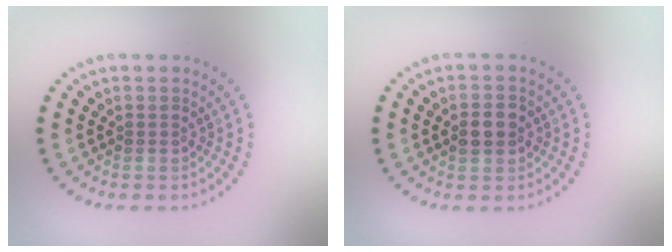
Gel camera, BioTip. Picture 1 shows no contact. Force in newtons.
{"total": 2.9, "press": 2.9, "slide": 0.1}